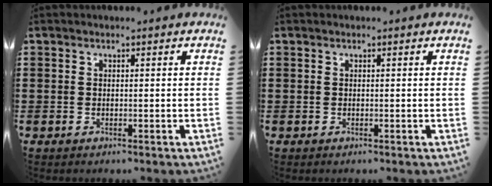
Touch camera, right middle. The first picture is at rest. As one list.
[{"total": 0.0}]